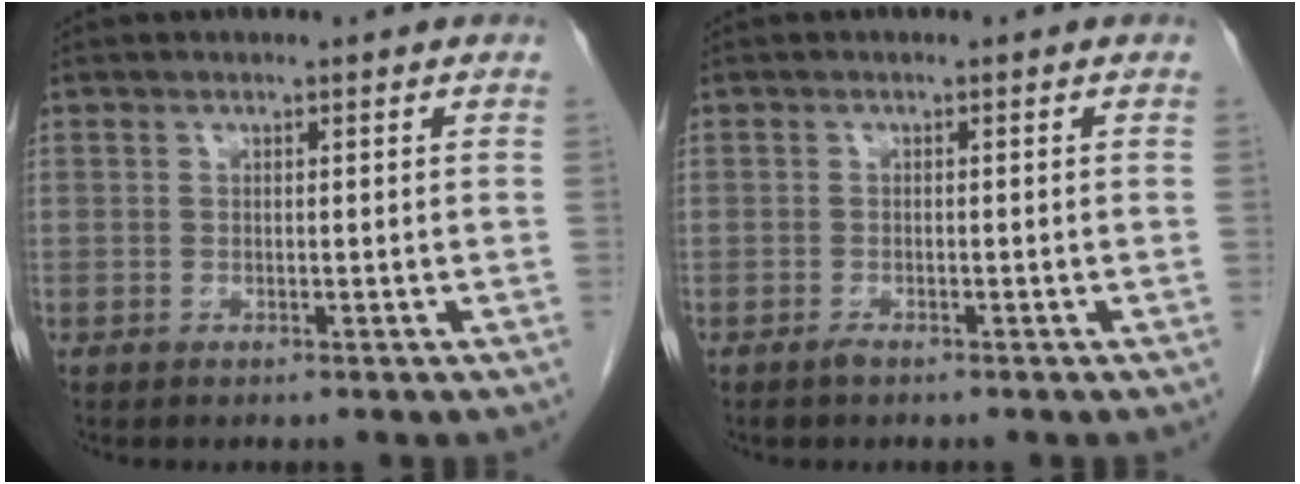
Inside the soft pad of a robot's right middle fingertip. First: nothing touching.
{"total": 0.8, "force": [-0.7, 0.2, 0.4], "torque": [-0.012, -0.002, -0.011]}